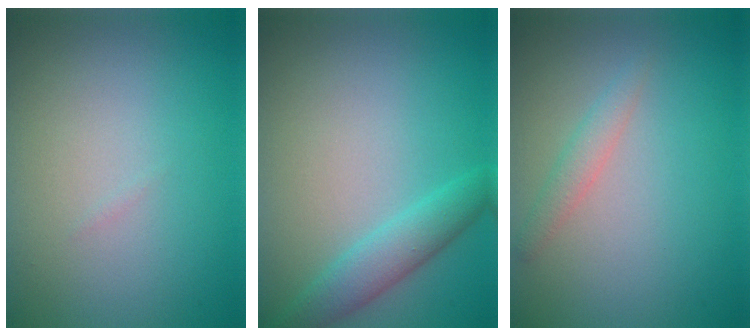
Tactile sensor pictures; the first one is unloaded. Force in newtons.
{"total": 2.9, "press": 2.9, "slide": 0.1}
{"total": 1.5, "press": 1.5, "slide": 0.2}